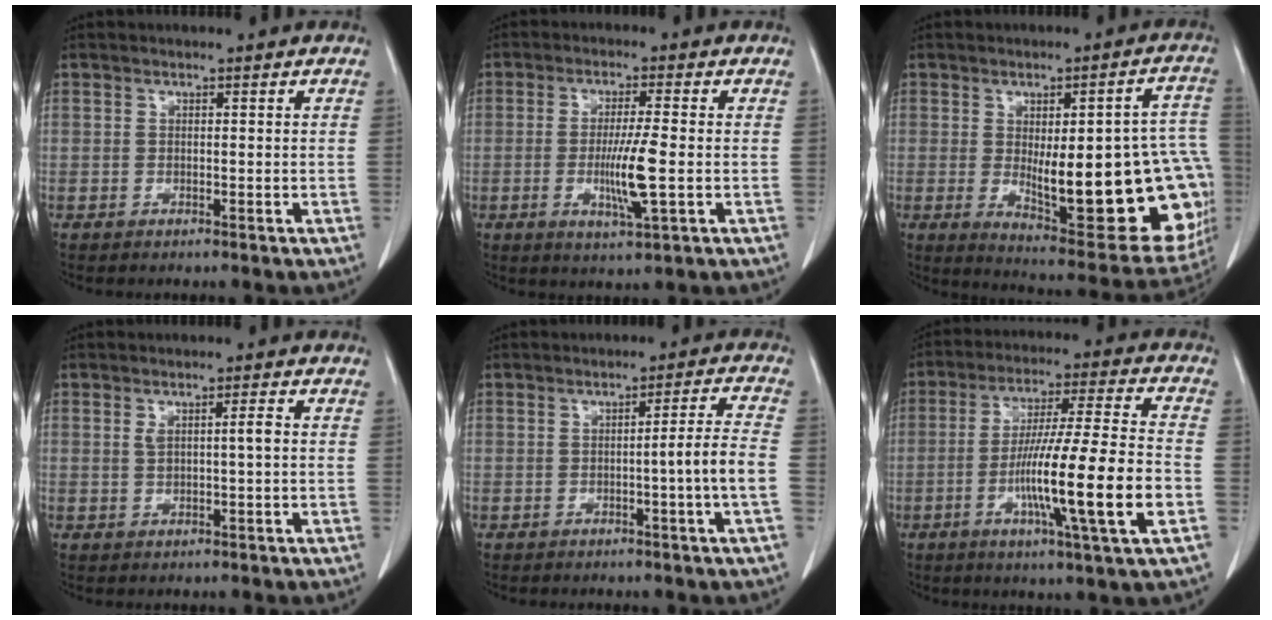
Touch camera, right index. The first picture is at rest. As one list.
[{"total": 7.3, "force": [-1.4, 0.0, 7.1], "torque": [-0.132, -0.015, -0.025]}, {"total": 25.2, "force": [-3.1, 7.1, 24.0], "torque": [-0.228, 0.006, -0.012]}, {"total": 2.5, "force": [0.3, 0.2, 2.5], "torque": [-0.047, 0.007, 0.010]}, {"total": 5.5, "force": [-1.5, -1.5, 5.1], "torque": [-0.069, 0.001, -0.025]}, {"total": 16.8, "force": [-4.7, -0.5, 16.1], "torque": [-0.286, -0.011, -0.085]}]